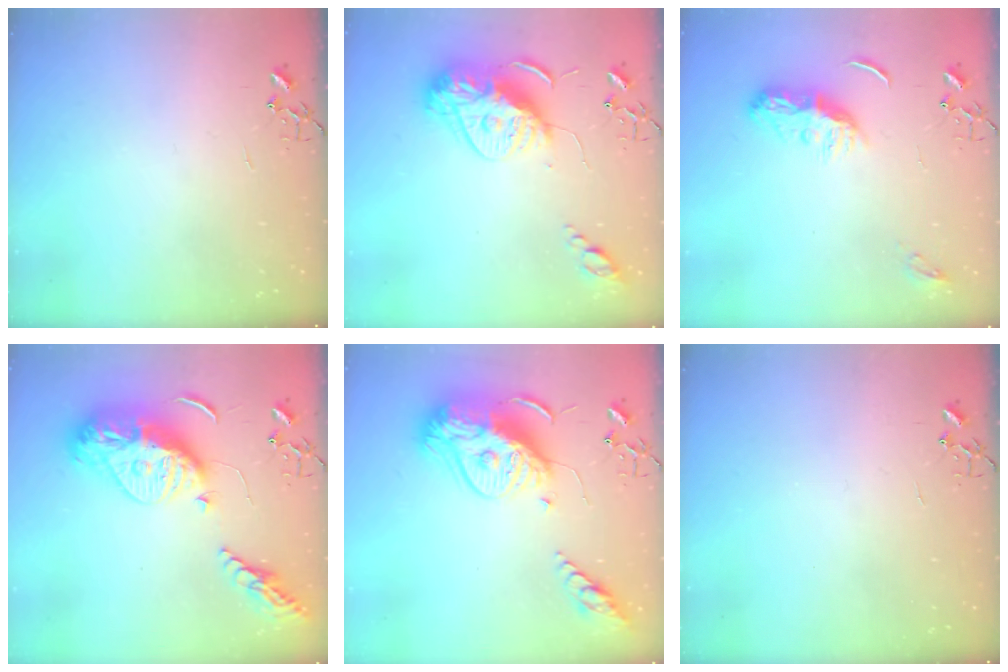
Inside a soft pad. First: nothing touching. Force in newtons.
{"total": 15.8, "press": 15.7, "slide": 1.7}
{"total": 8.6, "press": 8.6, "slide": 0.4}
{"total": 22.4, "press": 22.3, "slide": 1.9}
{"total": 18.8, "press": 18.7, "slide": 1.8}
{"total": 0.0}